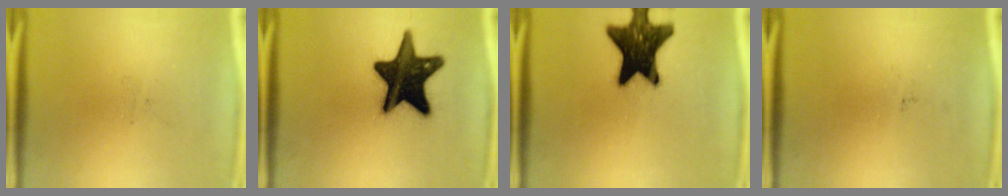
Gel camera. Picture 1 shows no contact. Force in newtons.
{"total": 17.7}
{"total": 17.1}
{"total": 0.0}